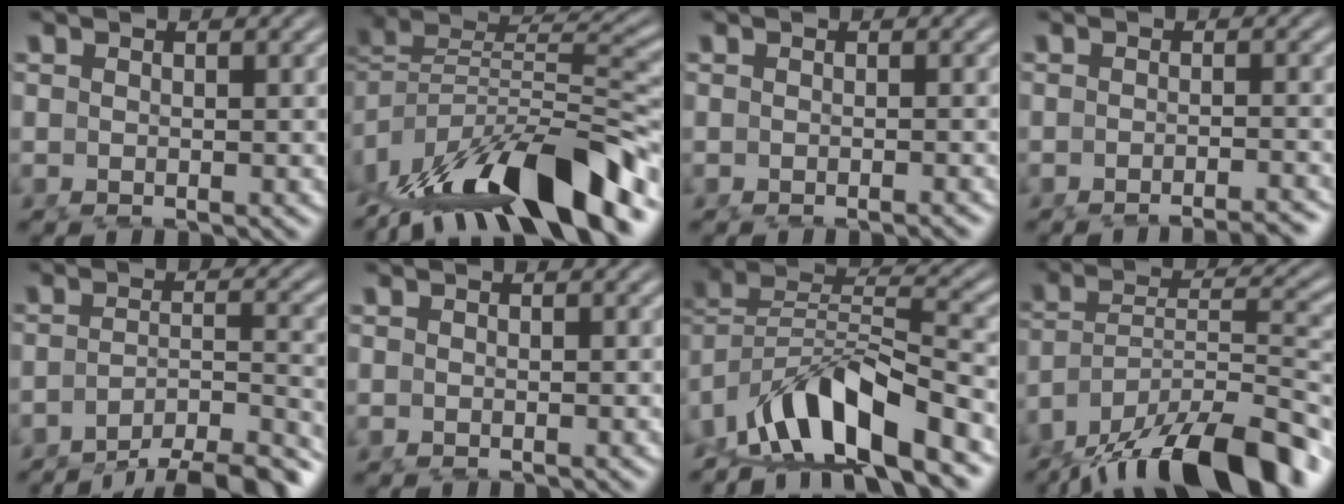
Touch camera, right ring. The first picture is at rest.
{"total": 12.9, "force": [-4.7, 7.1, 9.7], "torque": [-0.180, -0.036, -0.057]}
{"total": 0.9, "force": [-0.8, -0.3, 0.3], "torque": [-0.005, 0.001, -0.012]}
{"total": 5.2, "force": [-5.0, 0.4, 1.4], "torque": [-0.007, -0.007, -0.074]}
{"total": 10.6, "force": [-8.4, 4.2, 5.0], "torque": [-0.065, -0.038, -0.117]}
{"total": 0.0}
{"total": 8.7, "force": [-3.5, 5.0, 6.3], "torque": [-0.127, -0.026, -0.050]}
{"total": 13.0, "force": [-7.5, 7.7, 7.4], "torque": [-0.147, -0.039, -0.114]}